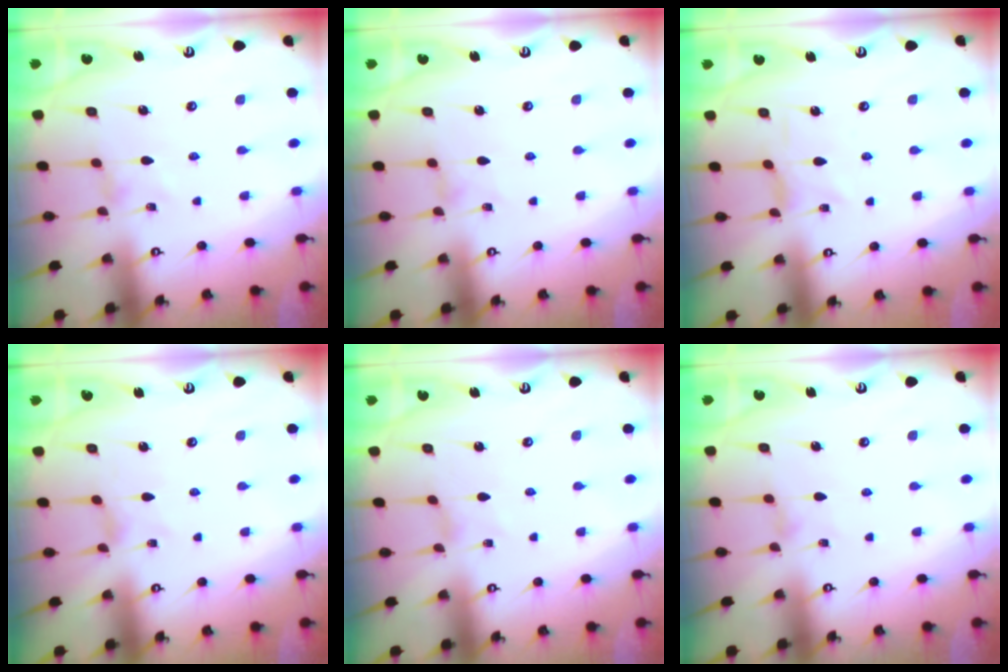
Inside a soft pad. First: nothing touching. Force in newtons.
{"total": 0.0}
{"total": 0.9, "press": 0.8, "slide": 0.4}
{"total": 0.0}
{"total": 0.0}
{"total": 1.2, "press": 1.2, "slide": 0.3}